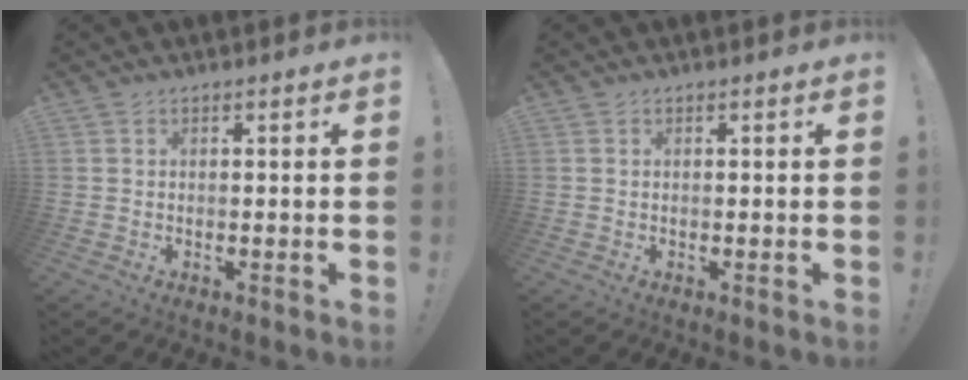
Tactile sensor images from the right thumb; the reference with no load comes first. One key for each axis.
{"total": 0.0}